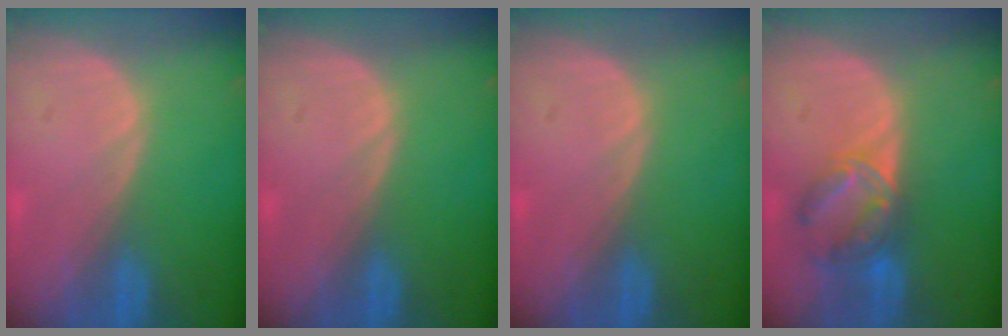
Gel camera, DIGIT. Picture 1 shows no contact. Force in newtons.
{"total": 0.0}
{"total": 0.0}
{"total": 7.3, "press": 6.0, "slide": 4.1}